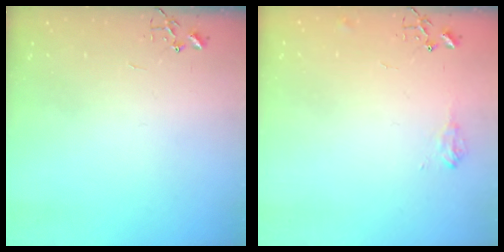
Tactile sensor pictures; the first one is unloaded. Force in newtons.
{"total": 7.2, "press": 7.1, "slide": 0.9}